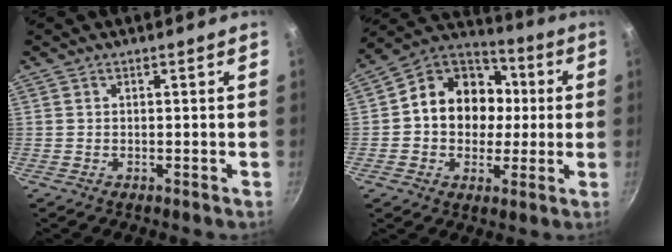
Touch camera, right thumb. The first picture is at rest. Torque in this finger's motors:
{"motor_torque": [-0.07, 0.60, 0.28, 0.02, 0.09]}